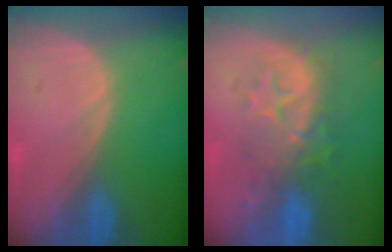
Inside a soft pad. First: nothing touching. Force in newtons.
{"total": 8.4, "press": 8.3, "slide": 1.3}